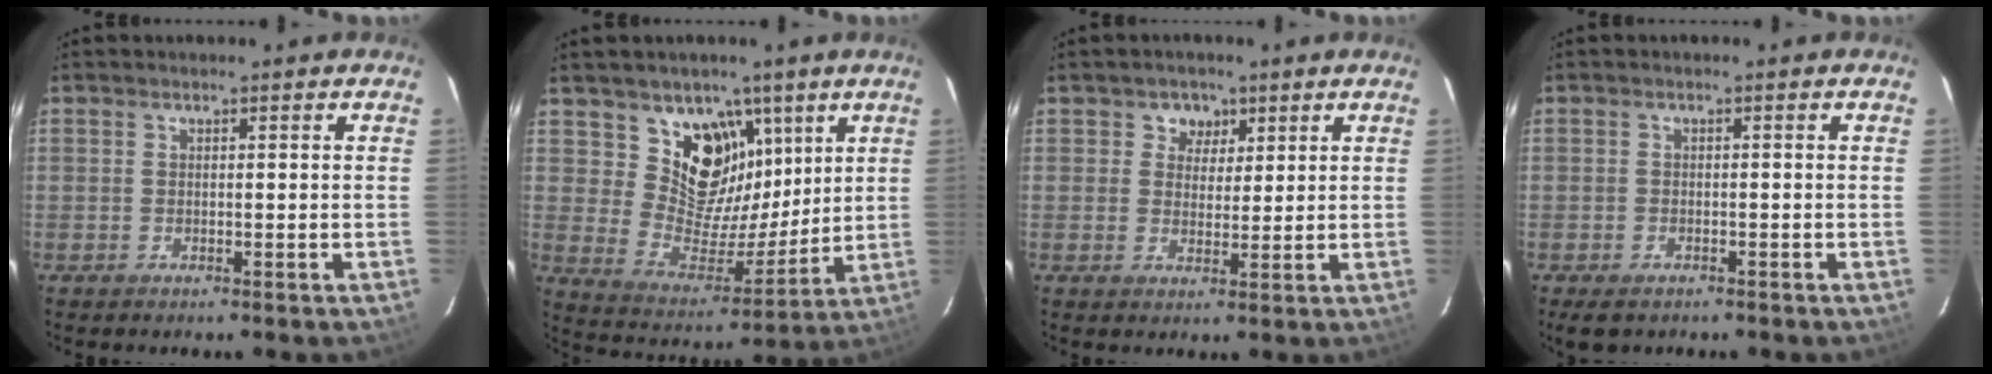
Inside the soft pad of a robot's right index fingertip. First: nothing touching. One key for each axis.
{"total": 13.9, "fx": 7.8, "fy": 10.3, "fz": 5.2, "tx": -0.094, "ty": -0.014, "tz": 0.148}
{"total": 3.9, "fx": 1.8, "fy": 3.5, "fz": 0.6, "tx": 0.007, "ty": 0.008, "tz": 0.029}
{"total": 3.3, "fx": -2.2, "fy": 1.9, "fz": 1.5, "tx": -0.033, "ty": -0.009, "tz": -0.034}